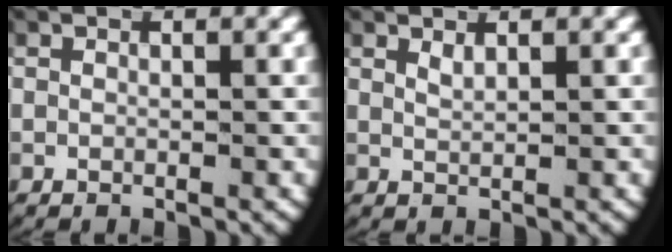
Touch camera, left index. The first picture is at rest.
{"total": 0.9, "force": [0.8, -0.2, 0.4], "torque": [-0.014, -0.005, 0.020]}